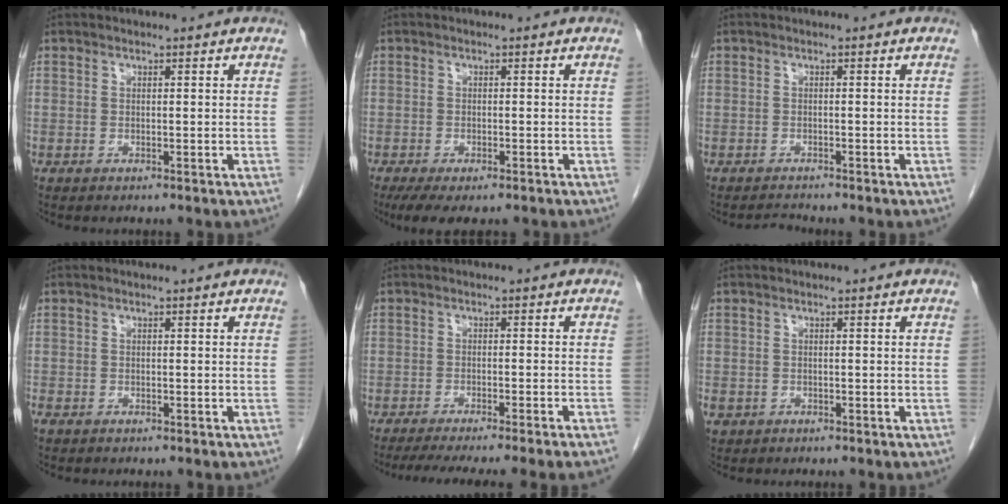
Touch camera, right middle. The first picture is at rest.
{"total": 6.3, "force": [-4.6, 2.0, 3.9], "torque": [-0.054, -0.012, -0.070]}
{"total": 1.1, "force": [-1.0, 0.0, -0.2], "torque": [0.001, -0.007, -0.015]}
{"total": 0.8, "force": [-0.6, 0.5, 0.4], "torque": [-0.011, -0.001, -0.009]}
{"total": 12.0, "force": [-10.2, -1.3, 6.2], "torque": [-0.062, -0.024, -0.142]}
{"total": 1.6, "force": [-0.8, 1.3, 0.5], "torque": [-0.011, 0.001, -0.008]}